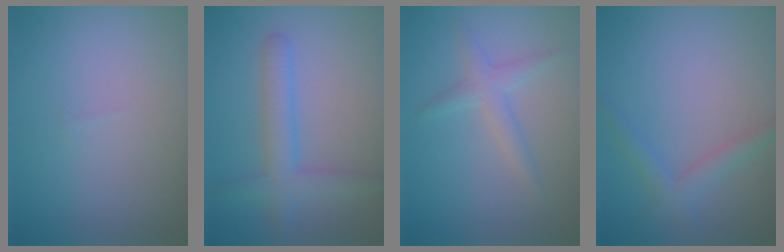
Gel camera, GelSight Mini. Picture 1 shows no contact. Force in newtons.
{"total": 3.2, "press": 3.2, "slide": 0.1}
{"total": 1.9, "press": 1.9, "slide": 0.1}
{"total": 2.0, "press": 2.0, "slide": 0.1}